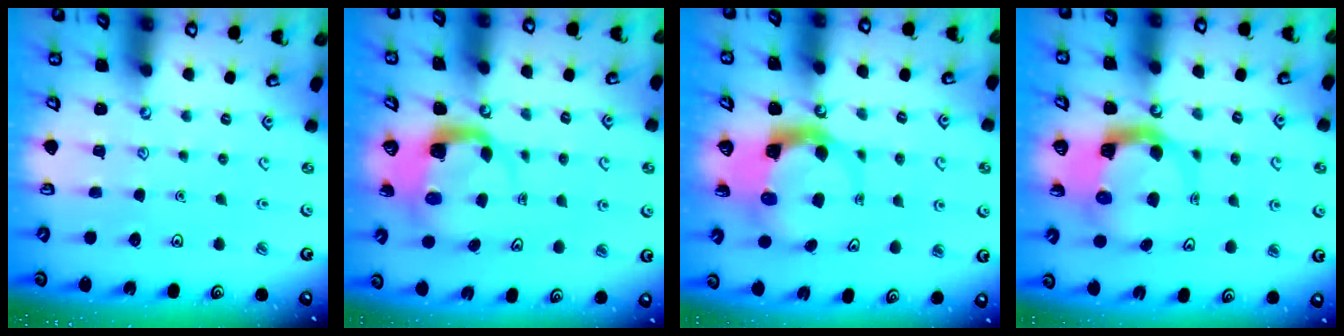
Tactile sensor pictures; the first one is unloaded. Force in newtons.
{"total": 3.9, "press": 3.8, "slide": 0.5}
{"total": 5.7, "press": 5.6, "slide": 1.0}
{"total": 6.8, "press": 6.7, "slide": 1.0}